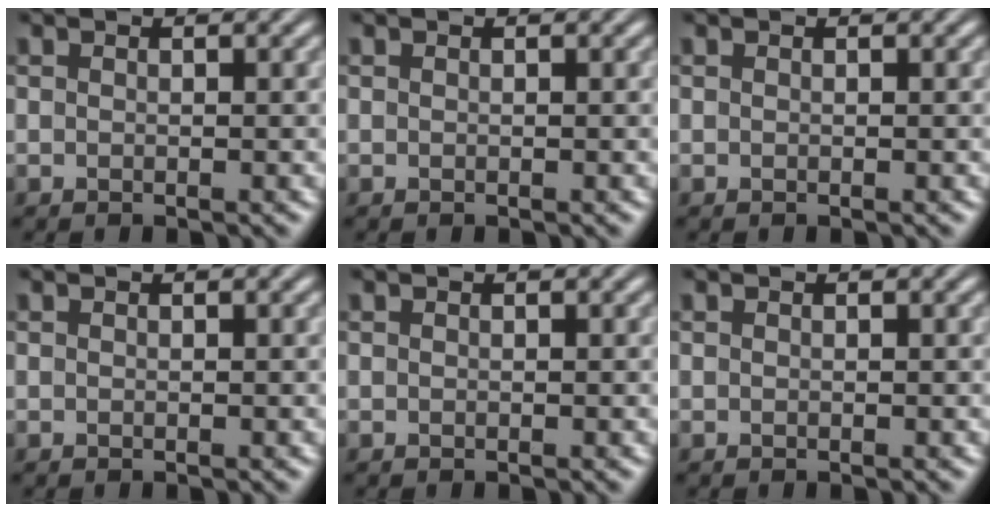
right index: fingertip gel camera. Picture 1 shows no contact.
{"total": 0.0}
{"total": 0.0}
{"total": 0.0}
{"total": 0.0}
{"total": 0.0}